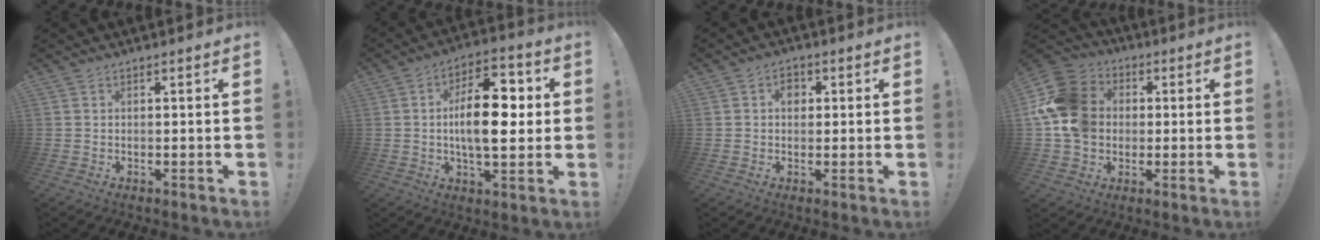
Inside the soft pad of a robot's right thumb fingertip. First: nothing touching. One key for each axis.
{"total": 16.6, "fx": 0.5, "fy": 8.1, "fz": 14.5, "tx": -0.224, "ty": 0.001, "tz": 0.001}
{"total": 3.9, "fx": 0.7, "fy": 3.0, "fz": 2.3, "tx": -0.032, "ty": 0.003, "tz": 0.009}
{"total": 17.1, "fx": 1.3, "fy": 14.3, "fz": 9.2, "tx": -0.165, "ty": 0.004, "tz": 0.029}